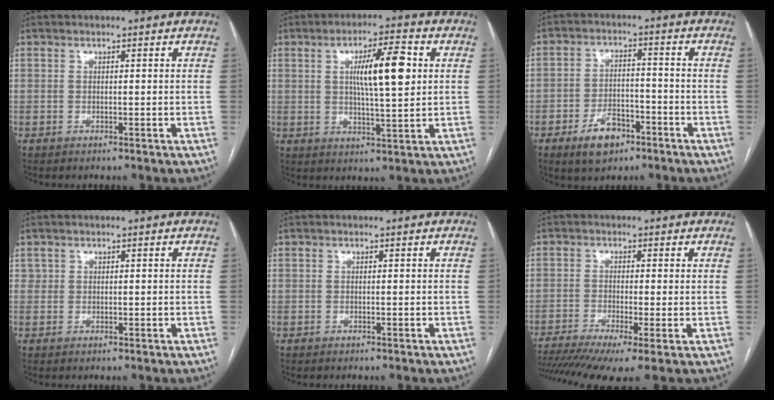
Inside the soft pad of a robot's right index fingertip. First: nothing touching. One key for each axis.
{"total": 9.6, "fx": 2.1, "fy": 1.6, "fz": 9.2, "tx": -0.155, "ty": 0.008, "tz": 0.037}
{"total": 7.2, "fx": -4.3, "fy": 3.9, "fz": 4.2, "tx": -0.077, "ty": 0.007, "tz": -0.068}
{"total": 1.1, "fx": 0.6, "fy": 0.9, "fz": 0.2, "tx": 0.007, "ty": 0.000, "tz": 0.006}
{"total": 0.0}
{"total": 12.2, "fx": -7.7, "fy": 2.0, "fz": 9.2, "tx": -0.178, "ty": -0.018, "tz": -0.126}